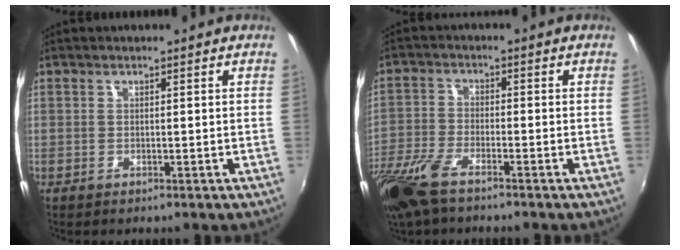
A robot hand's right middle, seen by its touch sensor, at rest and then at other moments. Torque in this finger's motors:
{"motor_torque": [1.08, -1.06, 0.21, 0.16]}